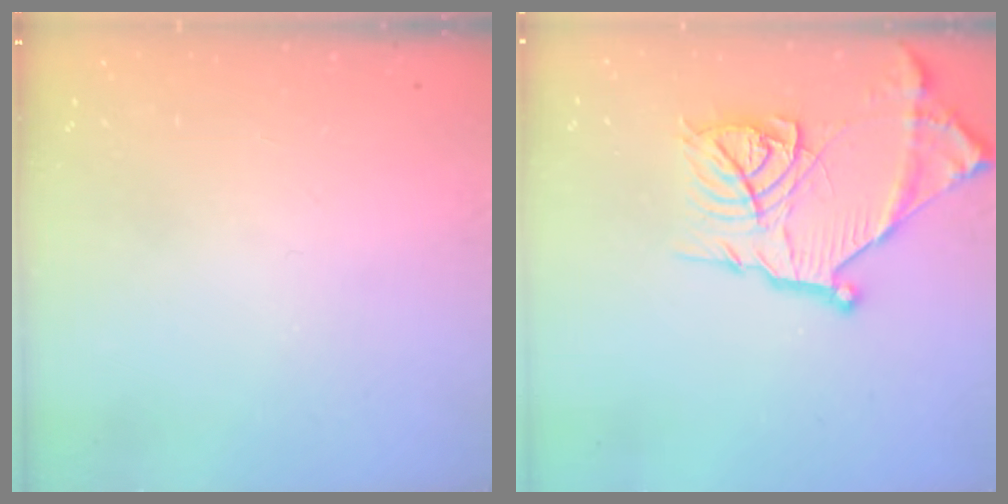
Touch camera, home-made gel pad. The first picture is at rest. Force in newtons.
{"total": 18.7, "press": 18.6, "slide": 1.4}